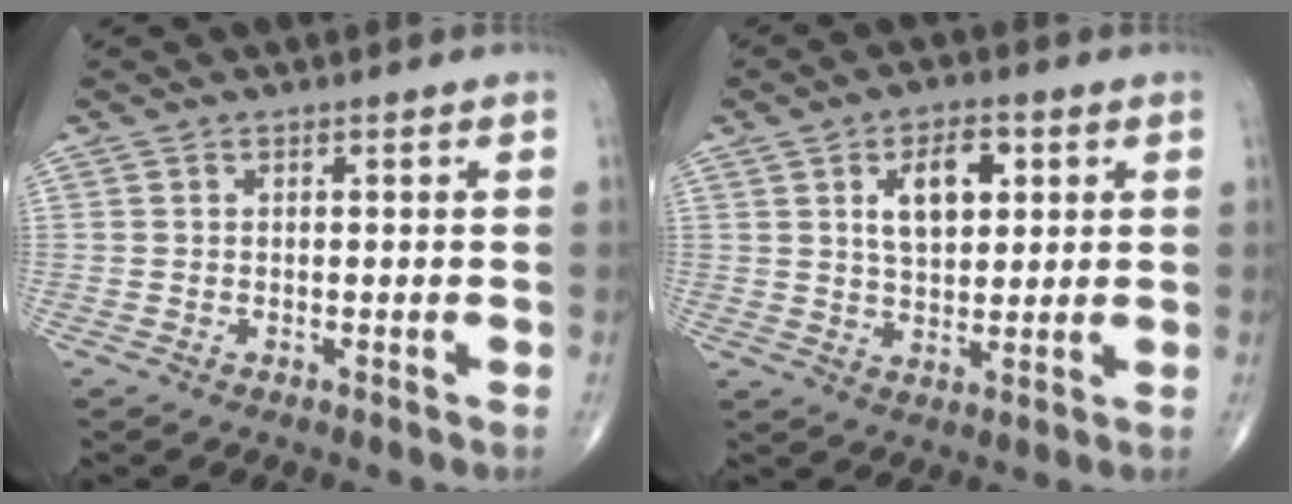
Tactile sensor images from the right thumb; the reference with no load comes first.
{"total": 8.5, "force": [2.8, 4.7, 6.5], "torque": [-0.084, -0.007, 0.048]}